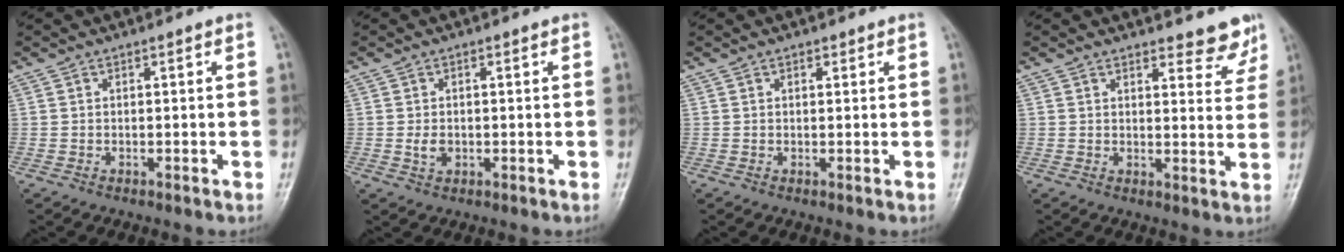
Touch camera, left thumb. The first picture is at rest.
{"total": 2.2, "force": [-0.2, 1.6, 1.5], "torque": [-0.024, -0.001, -0.002]}
{"total": 1.0, "force": [0.6, 0.6, 0.5], "torque": [-0.002, -0.003, 0.007]}
{"total": 6.0, "force": [5.4, 2.2, 1.7], "torque": [0.010, -0.037, 0.055]}